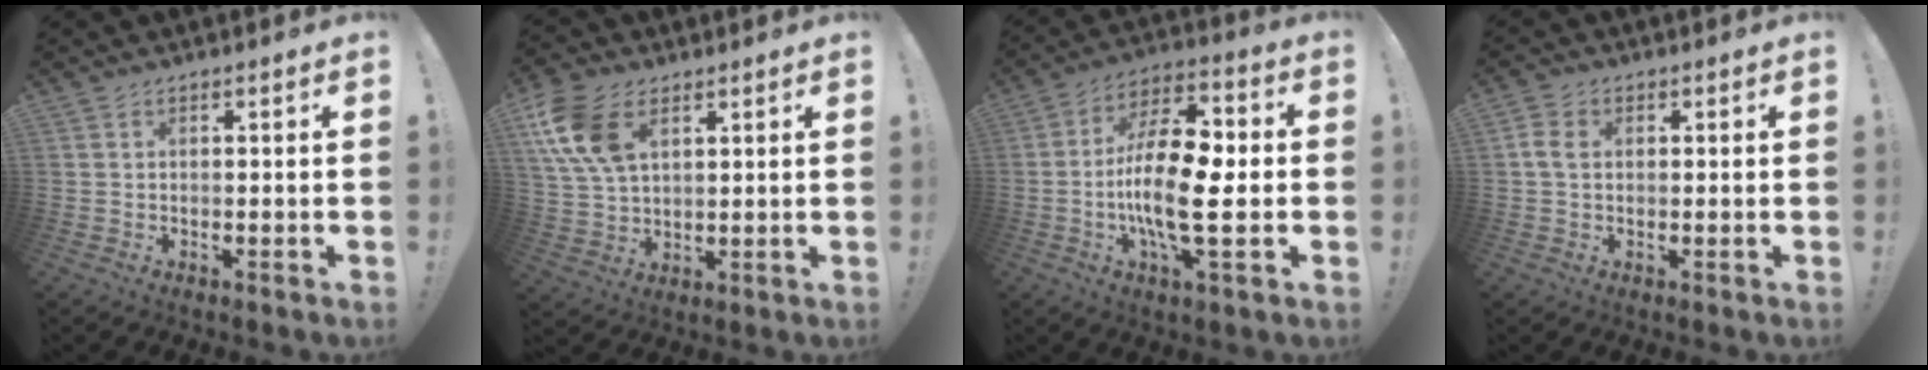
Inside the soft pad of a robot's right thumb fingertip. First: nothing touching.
{"total": 14.2, "force": [5.9, 9.1, 9.2], "torque": [-0.193, -0.011, 0.113]}
{"total": 19.1, "force": [-3.3, 7.4, 17.3], "torque": [-0.320, 0.003, -0.058]}
{"total": 4.1, "force": [0.5, 2.9, 2.9], "torque": [-0.064, 0.010, 0.012]}